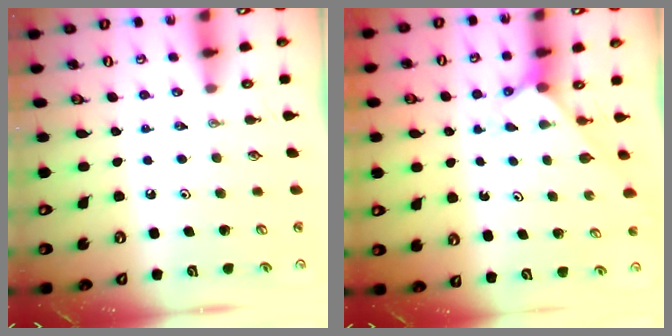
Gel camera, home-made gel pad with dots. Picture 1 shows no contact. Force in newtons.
{"total": 2.4, "press": 2.4, "slide": 0.3}